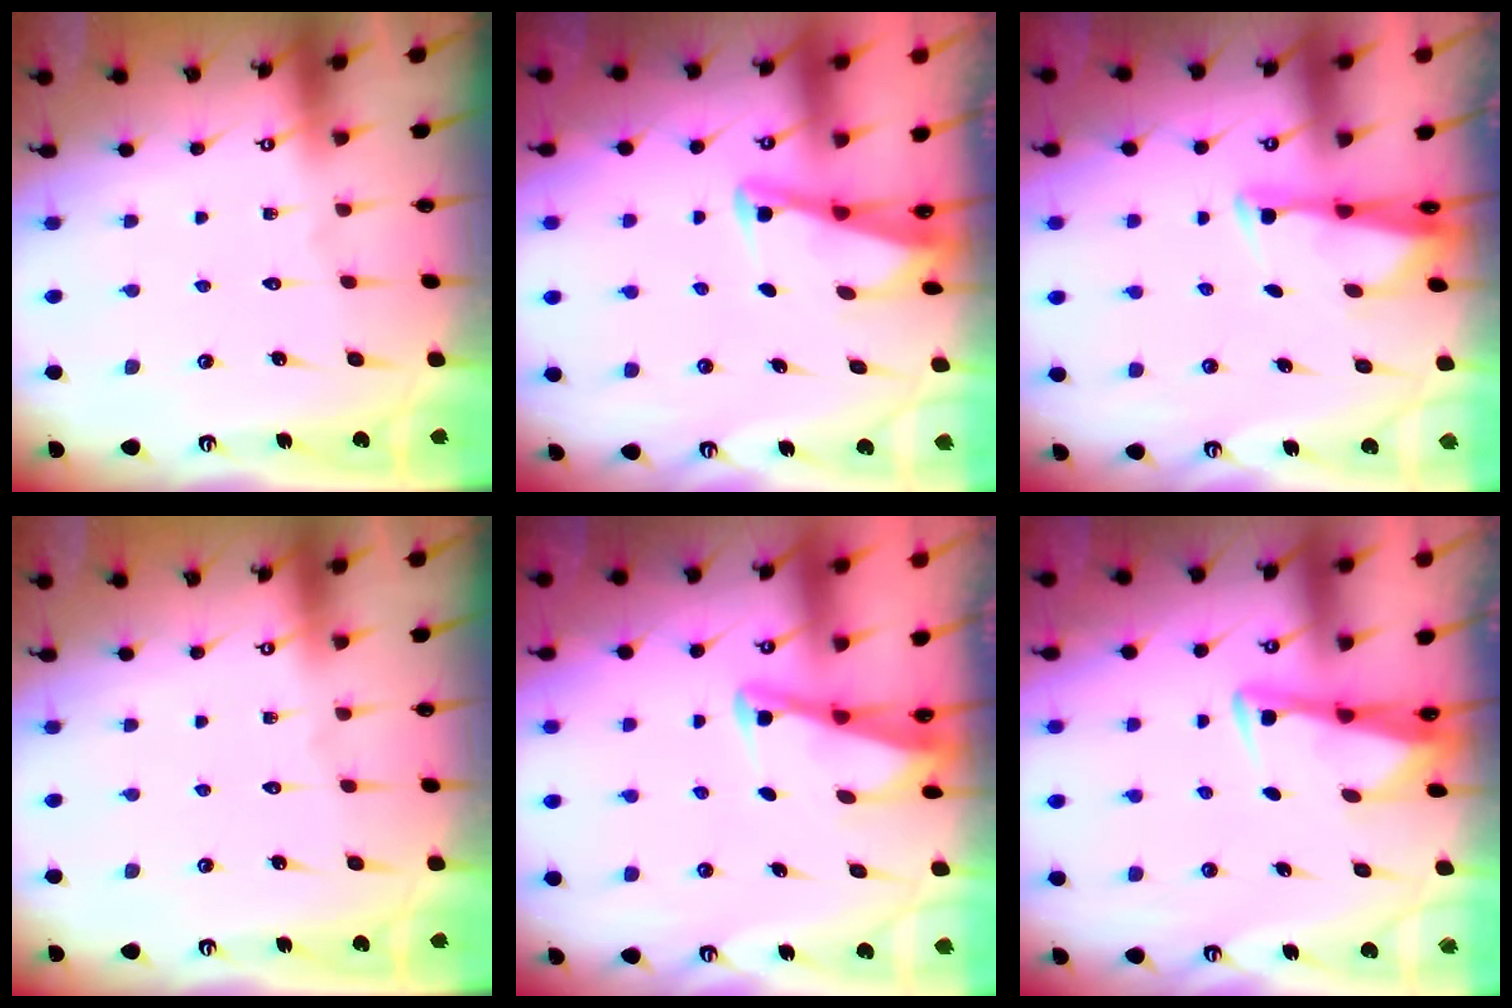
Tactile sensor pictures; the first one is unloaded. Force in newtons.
{"total": 2.8, "press": 2.8, "slide": 0.3}
{"total": 3.1, "press": 3.0, "slide": 0.7}
{"total": 0.0}
{"total": 2.8, "press": 2.8, "slide": 0.3}
{"total": 3.4, "press": 3.4, "slide": 0.4}